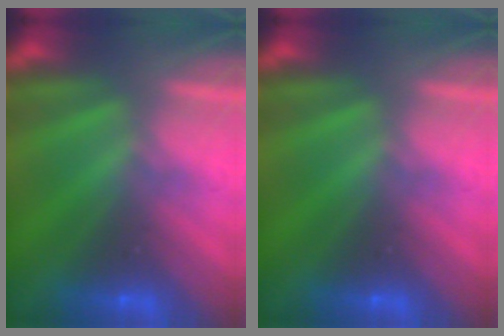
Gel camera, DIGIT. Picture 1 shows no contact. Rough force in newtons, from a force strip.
{"total": 0.0}